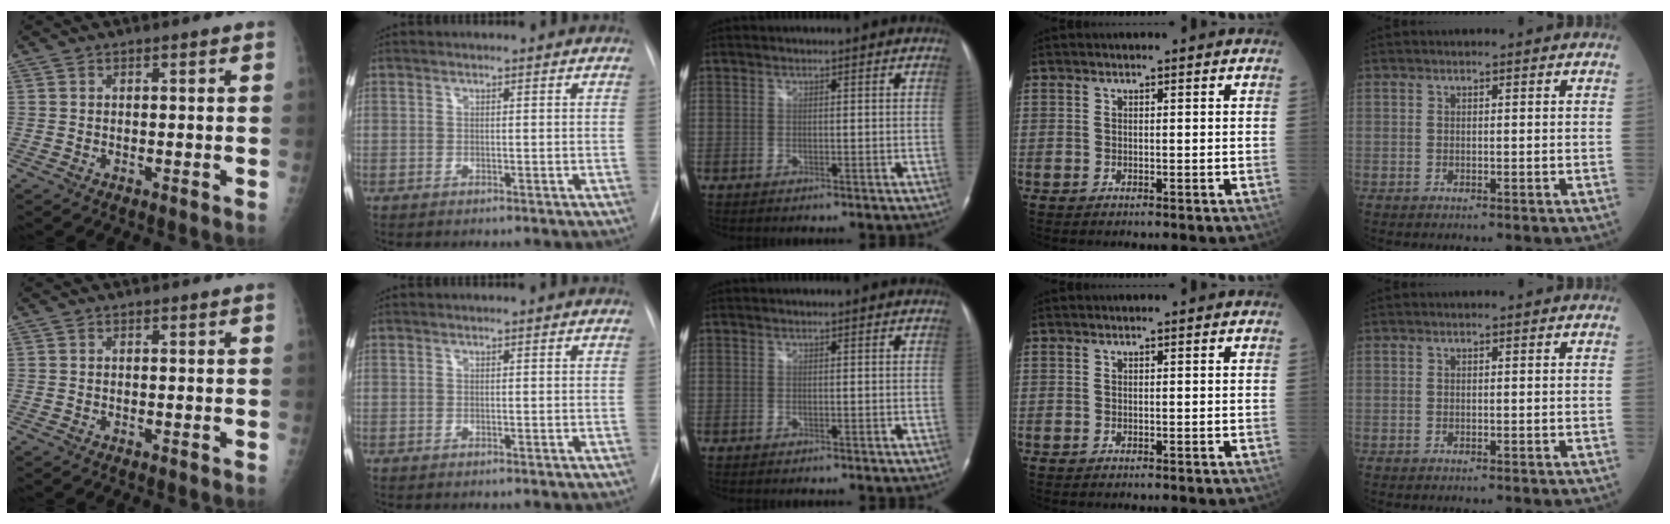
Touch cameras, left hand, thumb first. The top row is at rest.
{}